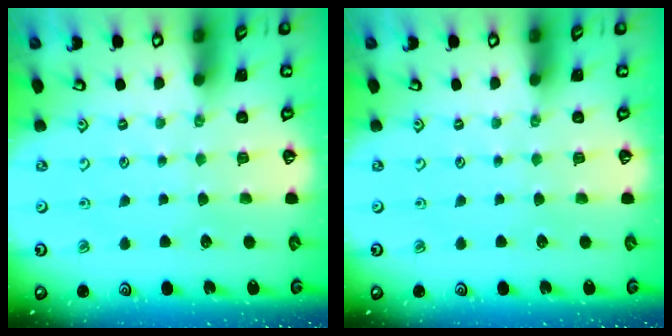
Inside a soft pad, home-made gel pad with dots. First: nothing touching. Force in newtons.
{"total": 0.0}